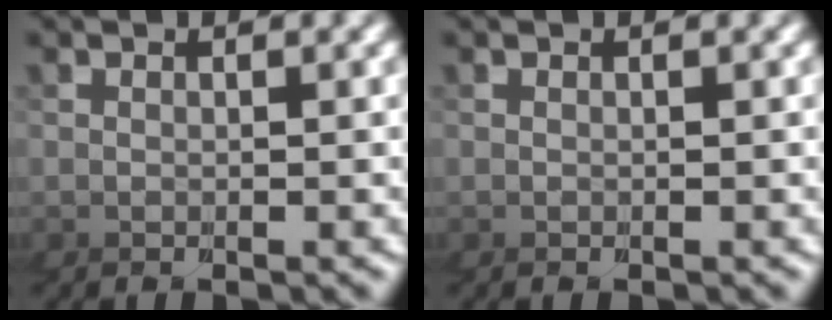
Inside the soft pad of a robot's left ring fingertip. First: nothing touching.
{"total": 0.0}